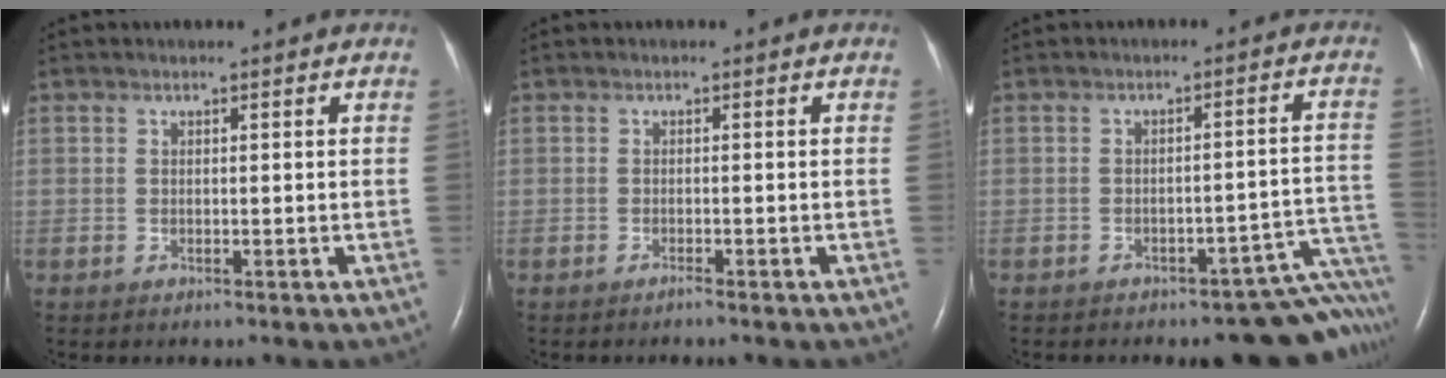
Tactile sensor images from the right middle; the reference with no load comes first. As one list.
[{"total": 0.6, "force": [-0.5, -0.1, 0.2], "torque": [-0.009, 0.000, -0.009]}, {"total": 10.9, "force": [-10.2, 1.9, 3.4], "torque": [-0.001, 0.042, -0.117]}]